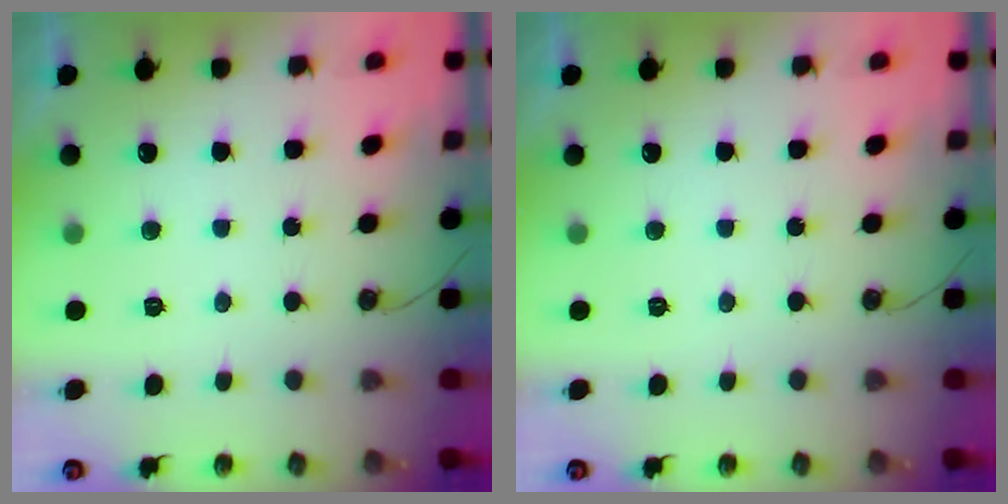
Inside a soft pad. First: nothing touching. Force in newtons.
{"total": 0.0}